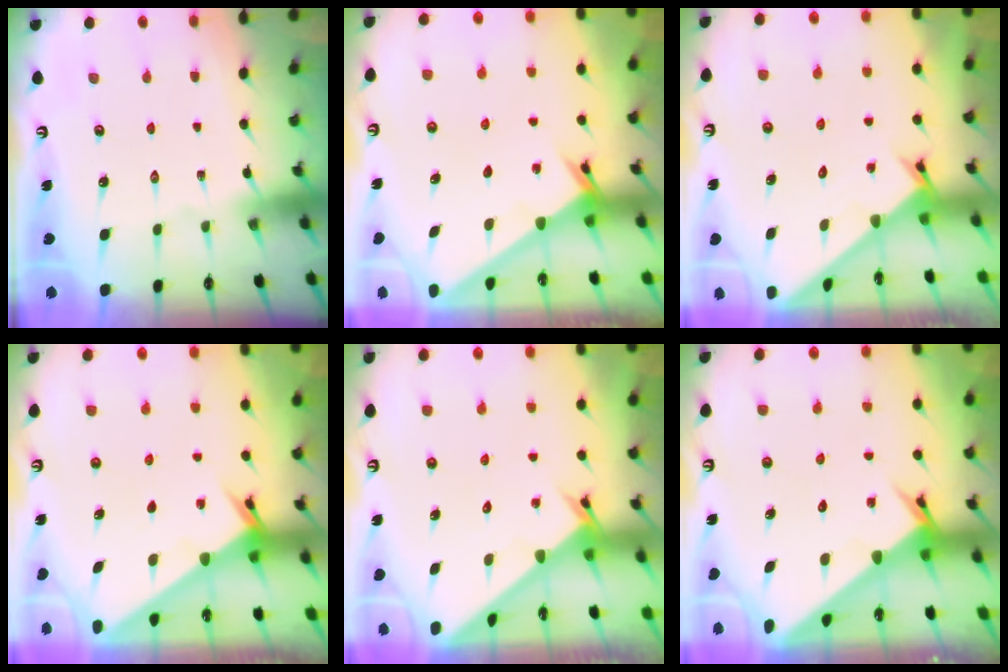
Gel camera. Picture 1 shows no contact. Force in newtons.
{"total": 2.6, "press": 2.6, "slide": 0.2}
{"total": 1.7, "press": 1.7, "slide": 0.1}
{"total": 2.5, "press": 2.5, "slide": 0.2}
{"total": 2.4, "press": 2.4, "slide": 0.2}
{"total": 2.4, "press": 2.4, "slide": 0.2}